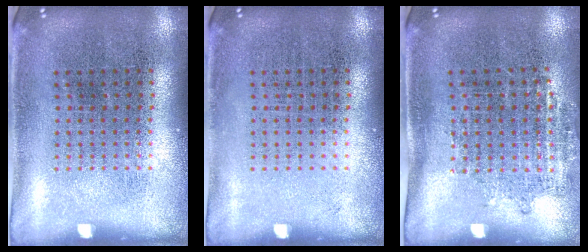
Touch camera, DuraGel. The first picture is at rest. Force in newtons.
{"total": 0.0}
{"total": 1.1, "press": 0.9, "slide": 0.7}